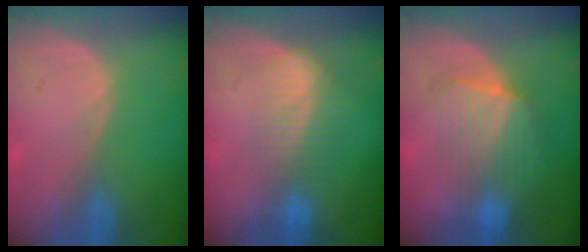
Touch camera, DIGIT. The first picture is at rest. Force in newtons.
{"total": 7.2, "press": 6.1, "slide": 3.8}
{"total": 7.1, "press": 6.9, "slide": 1.3}